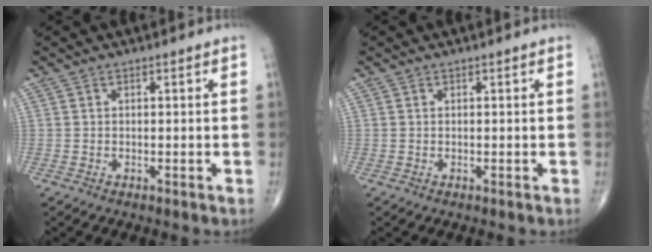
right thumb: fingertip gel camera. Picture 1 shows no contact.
{"total": 0.0}